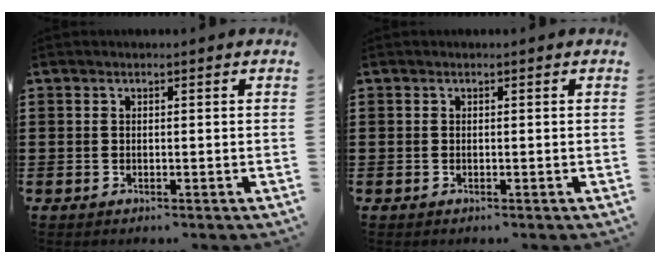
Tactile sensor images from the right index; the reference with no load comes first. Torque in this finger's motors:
{"motor_torque": [0.00, 2.14, 0.00, 0.00]}